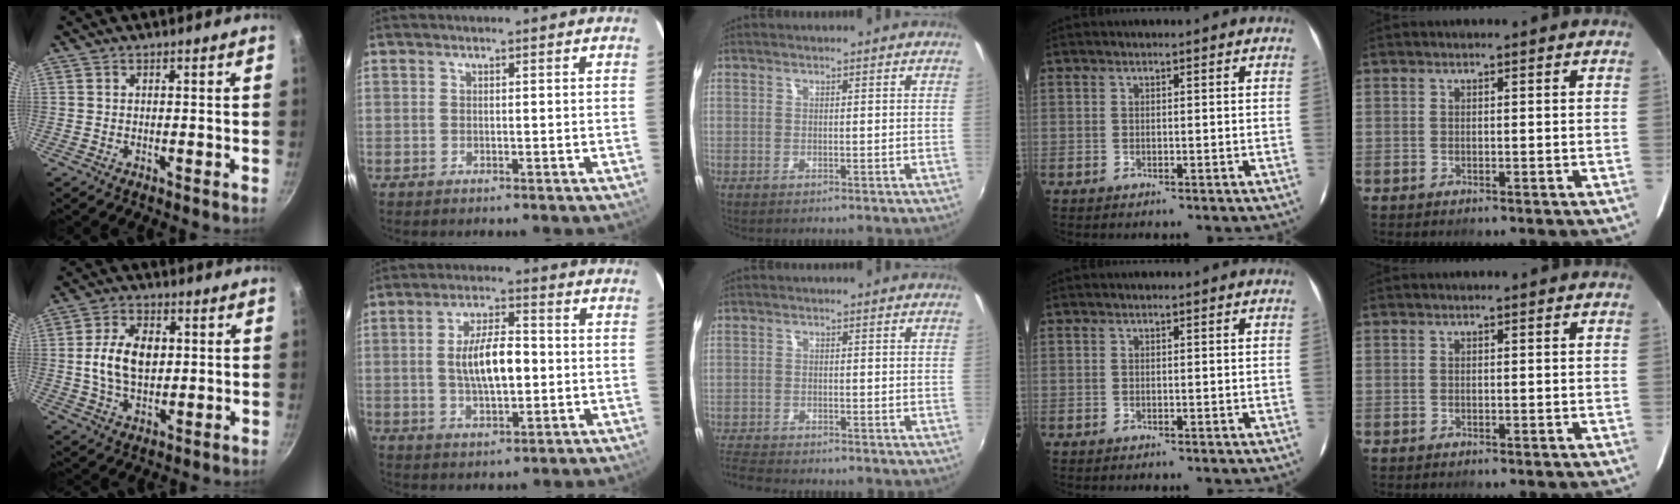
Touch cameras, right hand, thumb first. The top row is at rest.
{"thumb": {"total": 10.3, "force": [1.1, 6.6, 7.8], "torque": [-0.126, 0.004, 0.015]}, "index": {"total": 9.4, "force": [-0.3, 3.7, 8.7], "torque": [-0.162, 0.005, 0.000]}, "middle": {"total": 5.0, "force": [-4.8, 0.5, 1.3], "torque": [-0.045, -0.023, -0.090]}}